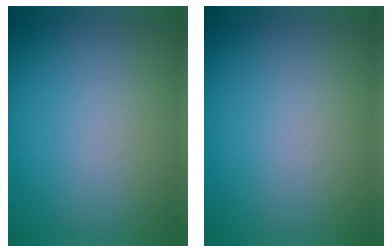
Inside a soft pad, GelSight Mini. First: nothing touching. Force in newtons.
{"total": 0.0}